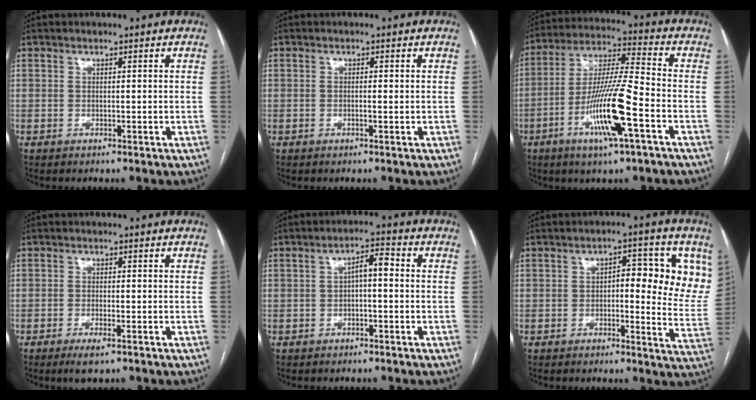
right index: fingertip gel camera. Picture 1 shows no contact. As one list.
[{"total": 0.9, "force": [0.0, 0.0, 0.9], "torque": [-0.017, 0.001, 0.002]}, {"total": 14.4, "force": [-5.6, 0.5, 13.3], "torque": [-0.260, -0.009, -0.102]}, {"total": 3.1, "force": [-2.0, 0.6, 2.3], "torque": [-0.044, -0.005, -0.032]}, {"total": 3.7, "force": [-0.1, 1.0, 3.5], "torque": [-0.059, 0.018, -0.002]}, {"total": 11.5, "force": [3.0, 3.8, 10.4], "torque": [-0.110, 0.008, 0.029]}]